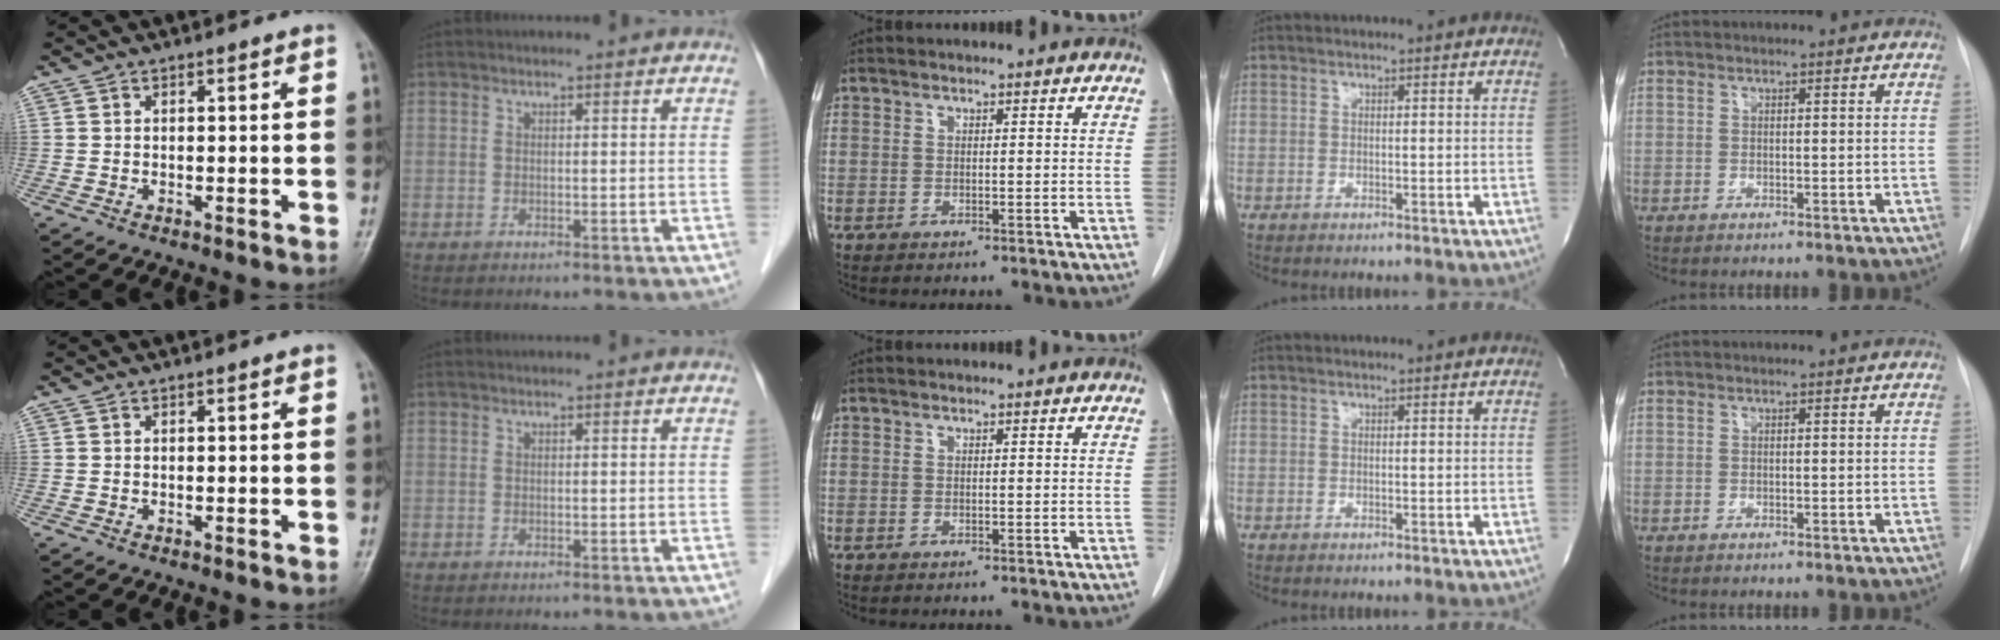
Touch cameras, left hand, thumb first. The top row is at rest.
{}